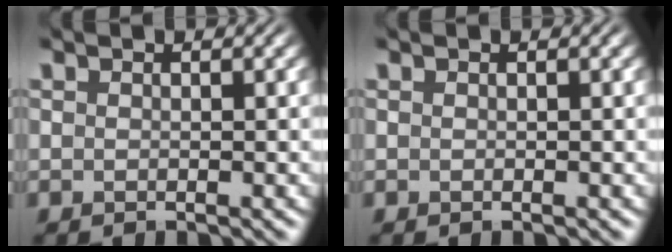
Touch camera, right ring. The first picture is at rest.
{"total": 0.0}